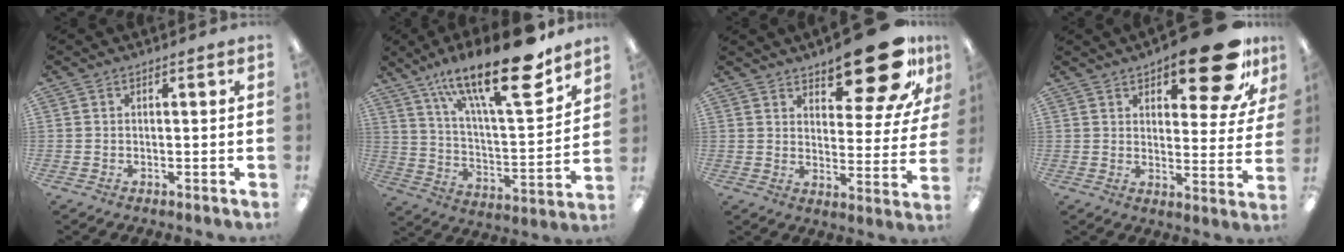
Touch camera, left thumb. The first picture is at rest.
{"total": 25.3, "force": [17.0, 7.1, 17.3], "torque": [-0.270, -0.103, 0.277]}
{"total": 19.0, "force": [13.9, 7.0, 10.9], "torque": [-0.137, -0.093, 0.229]}
{"total": 18.2, "force": [12.0, 6.6, 11.9], "torque": [-0.159, -0.068, 0.194]}